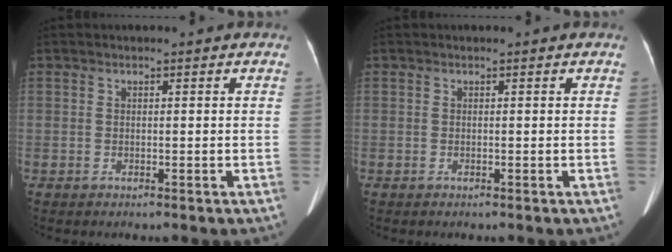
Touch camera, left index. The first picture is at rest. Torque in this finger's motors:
{"motor_torque": [0.00, 0.04, 0.00, 0.00]}